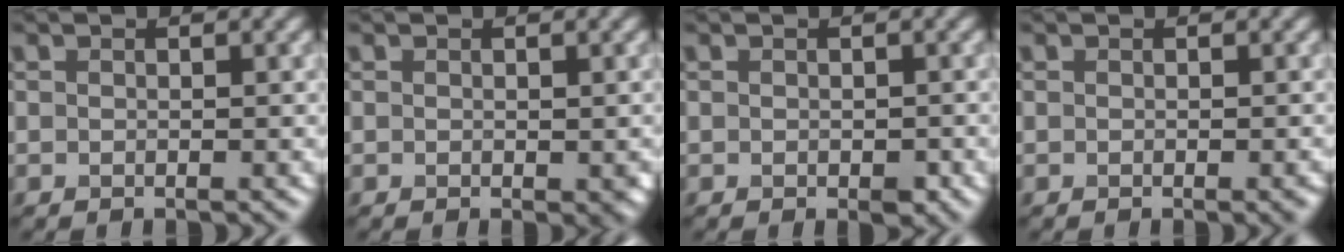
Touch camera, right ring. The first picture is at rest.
{"total": 0.7, "force": [0.0, 0.5, 0.4], "torque": [-0.001, -0.003, 0.001]}
{"total": 0.9, "force": [-0.2, 0.6, 0.6], "torque": [-0.005, -0.004, -0.002]}
{"total": 0.5, "force": [-0.3, 0.1, 0.4], "torque": [-0.002, 0.000, -0.003]}